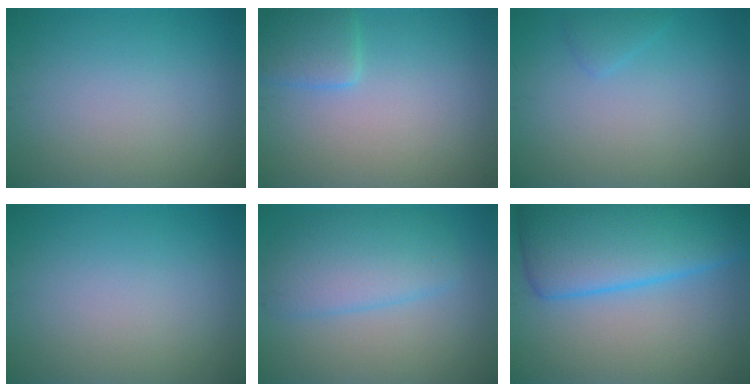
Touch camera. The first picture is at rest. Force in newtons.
{"total": 2.6, "press": 2.6, "slide": 0.1}
{"total": 1.0, "press": 1.0, "slide": 0.1}
{"total": 0.0}
{"total": 4.8, "press": 4.8, "slide": 0.1}
{"total": 11.0, "press": 10.9, "slide": 0.4}